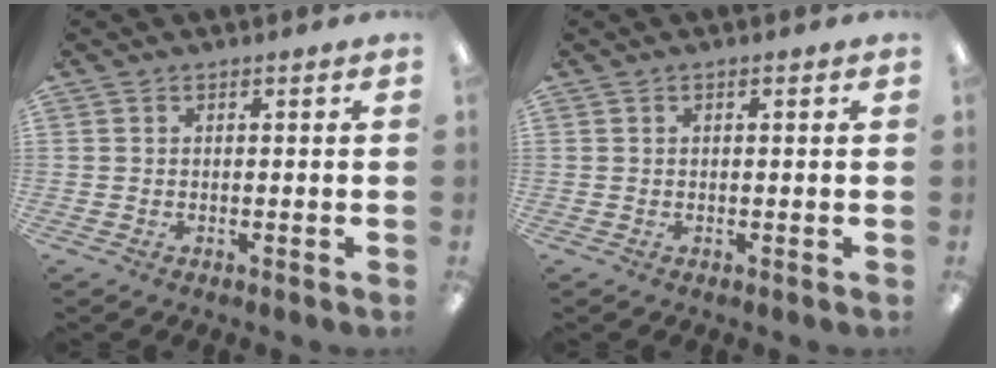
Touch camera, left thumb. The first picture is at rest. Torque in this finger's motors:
{"motor_torque": [0.08, -0.05, -0.23, 0.11, 0.03]}